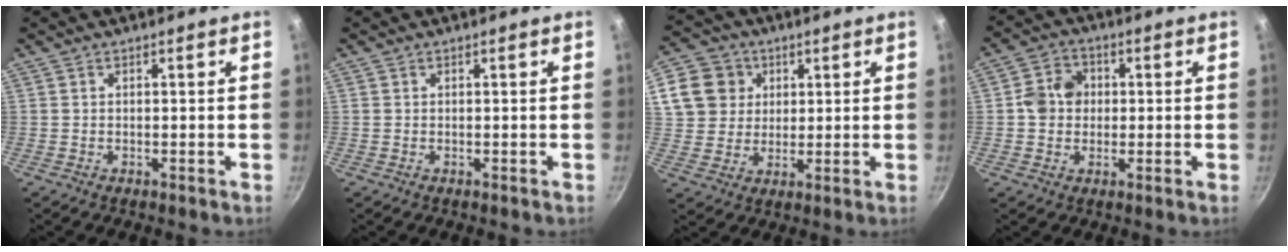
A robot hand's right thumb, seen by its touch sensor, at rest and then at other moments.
{"total": 0.0}
{"total": 11.3, "force": [3.9, 9.9, 4.0], "torque": [-0.053, 0.001, 0.066]}
{"total": 6.5, "force": [0.3, 5.7, 3.1], "torque": [-0.026, 0.009, -0.008]}